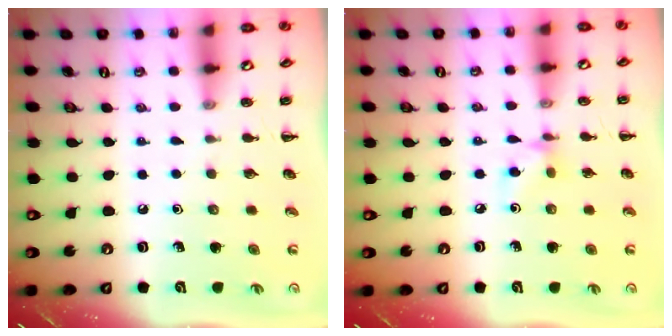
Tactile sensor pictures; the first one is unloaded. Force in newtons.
{"total": 4.4, "press": 4.3, "slide": 0.9}